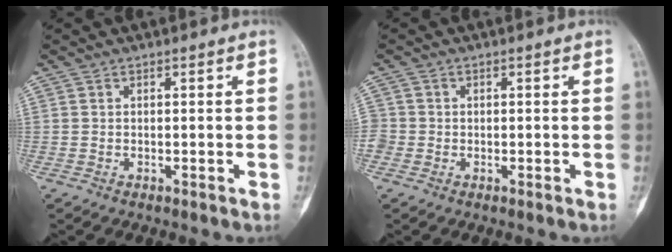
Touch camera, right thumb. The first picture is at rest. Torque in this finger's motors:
{"motor_torque": [0.10, 0.27, 0.89, -0.20, -0.01]}